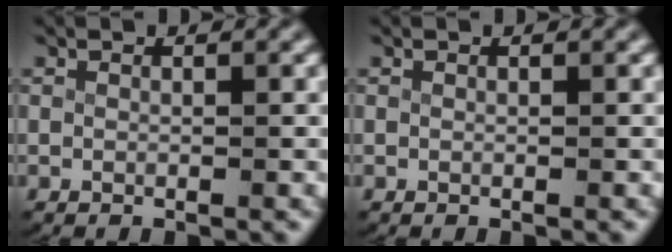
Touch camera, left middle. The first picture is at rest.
{"total": 0.0}